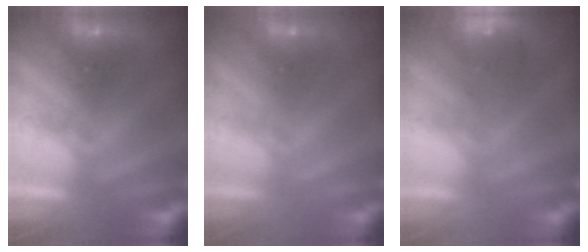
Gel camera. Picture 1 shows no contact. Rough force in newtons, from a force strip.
{"total": 4.6}
{"total": 7.0}